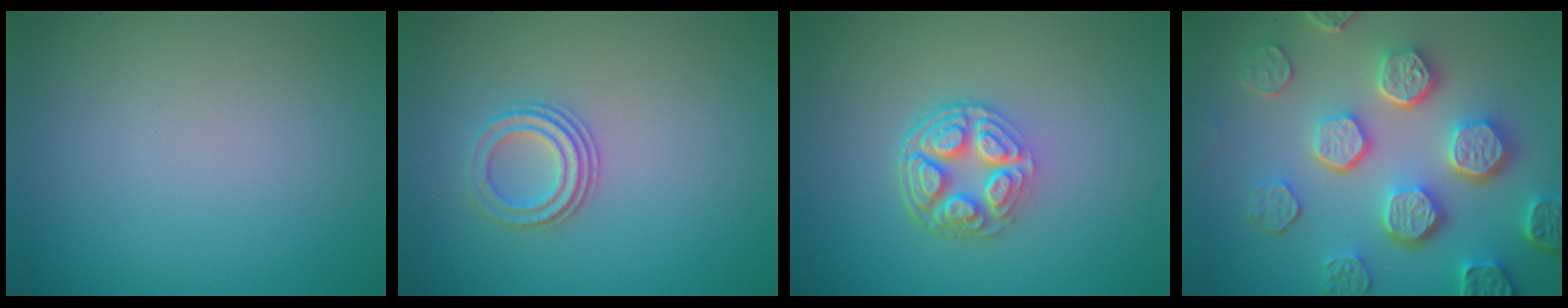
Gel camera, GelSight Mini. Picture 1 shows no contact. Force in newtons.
{"total": 2.8, "press": 2.2, "slide": 1.7}
{"total": 4.9, "press": 3.6, "slide": 3.3}
{"total": 7.6, "press": 5.9, "slide": 4.8}